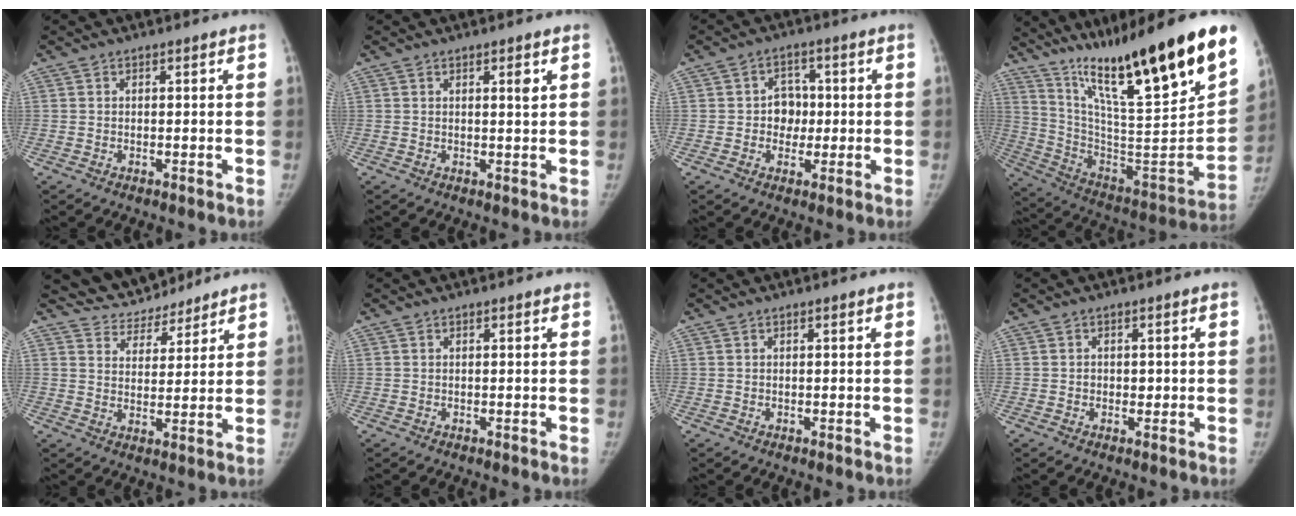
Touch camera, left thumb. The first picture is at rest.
{"total": 1.8, "force": [0.8, 0.3, 1.6], "torque": [-0.021, -0.004, 0.013]}
{"total": 5.4, "force": [-0.1, 4.6, 2.8], "torque": [-0.007, 0.010, -0.008]}
{"total": 33.2, "force": [22.5, 5.3, 23.8], "torque": [-0.355, -0.097, 0.371]}
{"total": 9.4, "force": [8.7, 3.5, 1.0], "torque": [0.009, -0.038, 0.142]}
{"total": 0.0}
{"total": 0.0}
{"total": 1.9, "force": [0.0, 1.6, 1.0], "torque": [-0.004, 0.003, -0.002]}